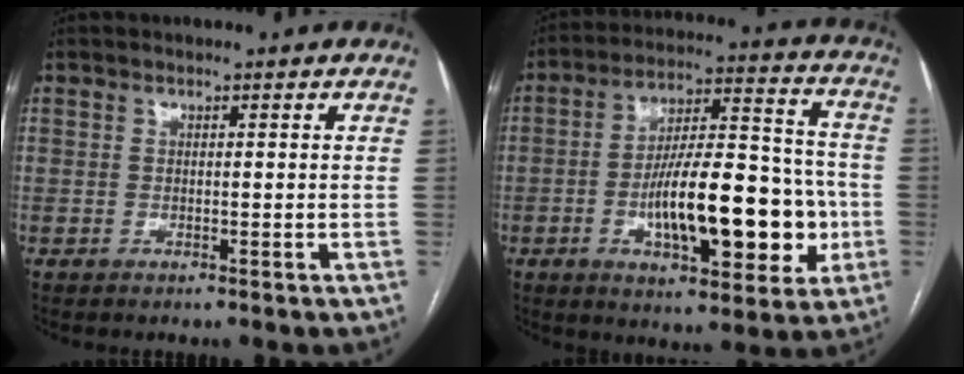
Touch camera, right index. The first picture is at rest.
{"total": 18.8, "force": [-4.3, 6.3, 17.1], "torque": [-0.272, 0.023, -0.061]}